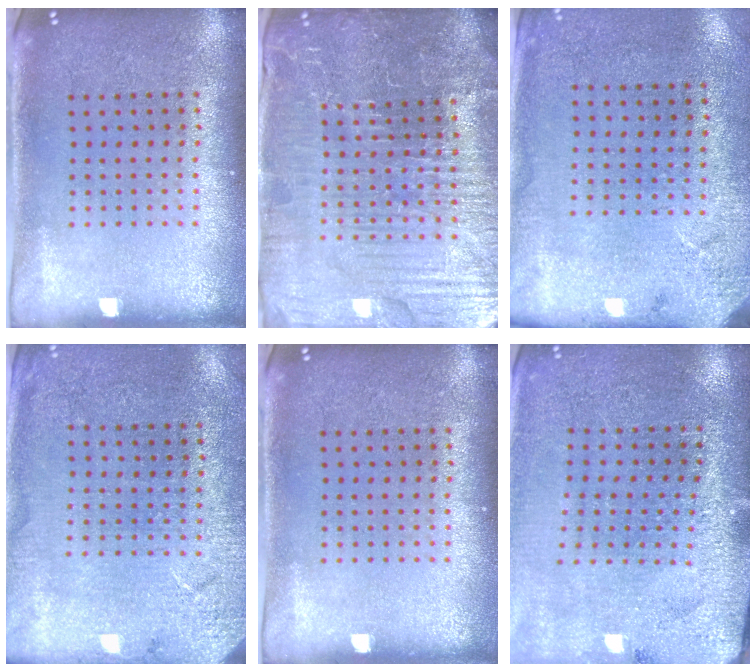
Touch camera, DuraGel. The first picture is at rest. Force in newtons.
{"total": 5.8, "press": 5.4, "slide": 2.3}
{"total": 2.7, "press": 2.2, "slide": 1.5}
{"total": 2.6, "press": 2.6, "slide": 0.2}
{"total": 0.0}
{"total": 2.9, "press": 2.9, "slide": 0.2}